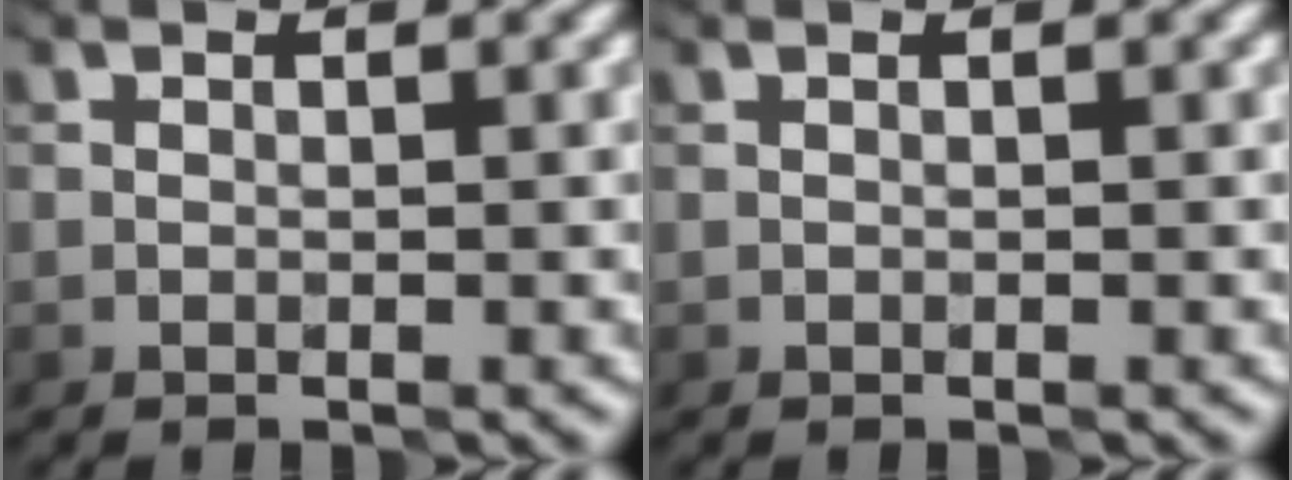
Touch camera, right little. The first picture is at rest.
{"total": 0.0}